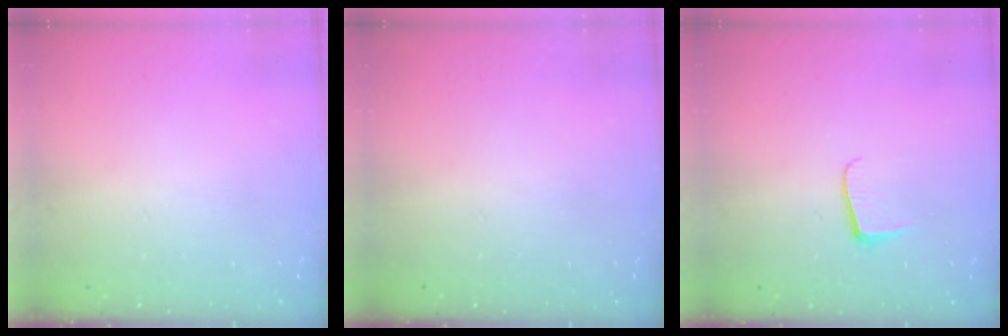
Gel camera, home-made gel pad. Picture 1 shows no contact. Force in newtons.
{"total": 0.0}
{"total": 5.4, "press": 5.3, "slide": 0.5}